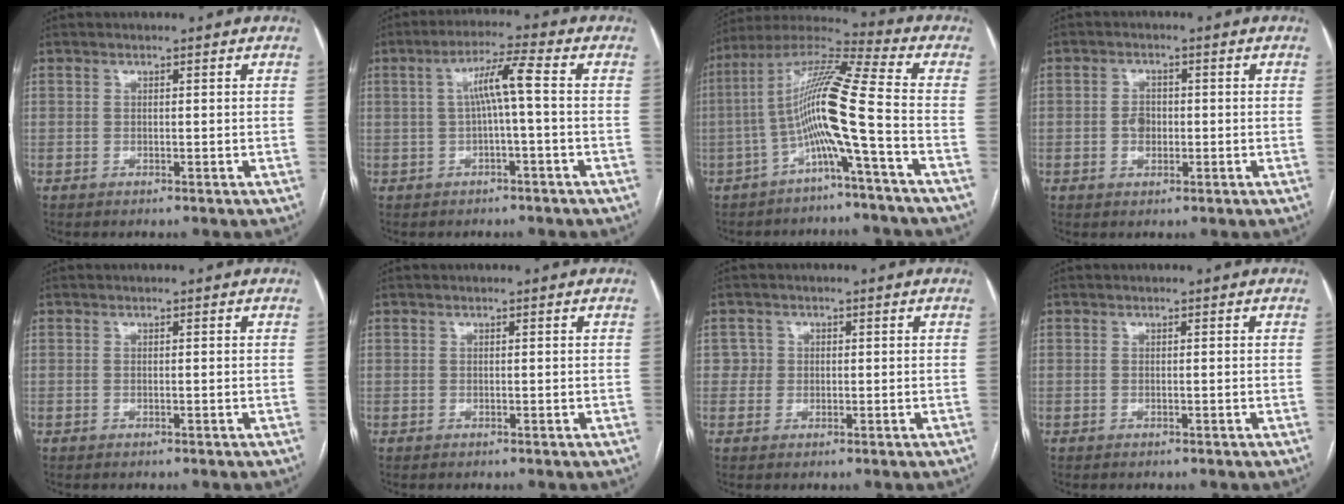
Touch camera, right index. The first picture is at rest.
{"total": 5.6, "force": [0.2, -0.1, 5.6], "torque": [-0.100, 0.019, 0.006]}
{"total": 12.2, "force": [-3.3, -1.6, 11.6], "torque": [-0.221, 0.023, -0.071]}
{"total": 2.8, "force": [-0.4, 2.1, 1.7], "torque": [-0.029, 0.005, -0.006]}
{"total": 0.0}
{"total": 0.0}
{"total": 2.2, "force": [0.3, 2.2, -0.2], "torque": [0.021, 0.007, -0.001]}
{"total": 0.0}